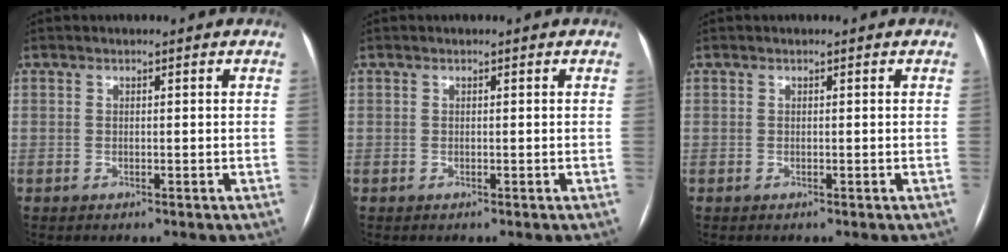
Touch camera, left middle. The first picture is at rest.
{"total": 0.0}
{"total": 0.0}